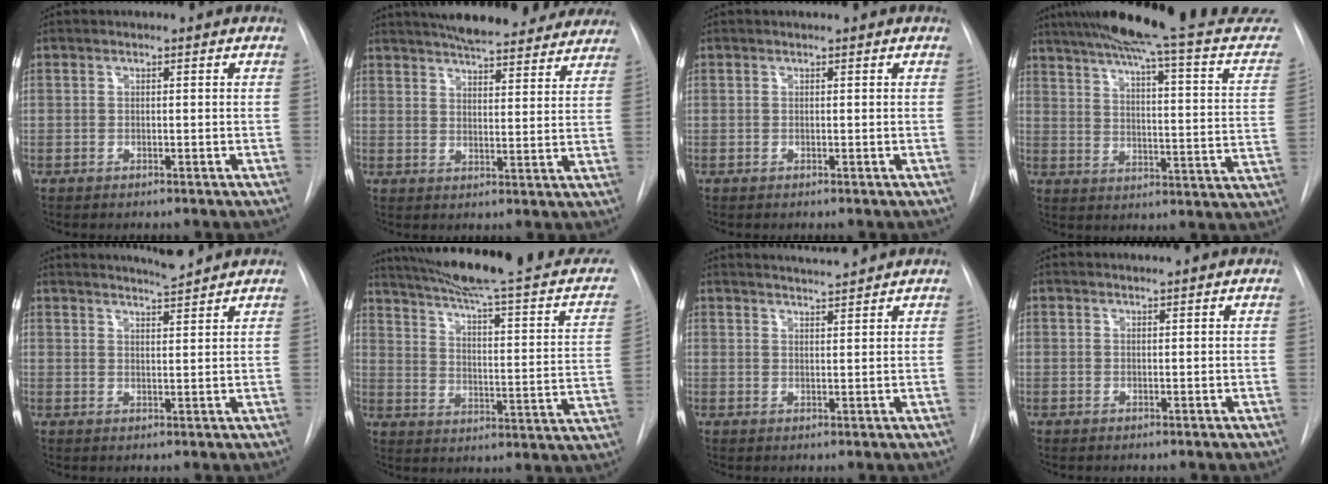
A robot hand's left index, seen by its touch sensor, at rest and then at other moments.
{"total": 21.8, "force": [19.0, 5.1, 9.5], "torque": [-0.149, -0.001, 0.235]}
{"total": 0.0}
{"total": 28.1, "force": [24.8, 1.2, 13.1], "torque": [-0.198, -0.071, 0.304]}
{"total": 4.1, "force": [3.9, -1.0, 0.8], "torque": [-0.017, -0.007, 0.061]}
{"total": 24.7, "force": [20.7, 1.7, 13.5], "torque": [-0.195, -0.037, 0.271]}
{"total": 3.8, "force": [3.6, -0.9, 0.7], "torque": [-0.013, 0.002, 0.058]}
{"total": 0.5, "force": [0.4, -0.3, 0.0], "torque": [0.000, 0.002, 0.014]}